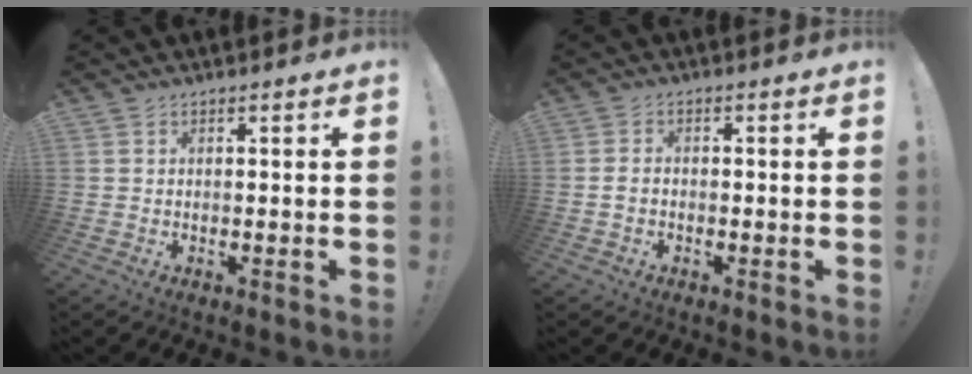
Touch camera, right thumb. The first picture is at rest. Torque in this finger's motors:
{"motor_torque": [0.11, -0.37, -0.09, 0.41, 0.07]}